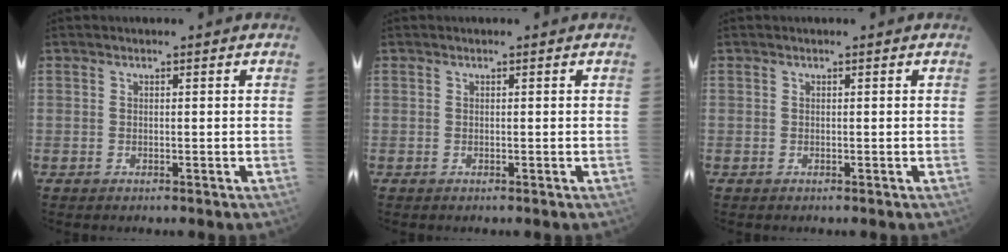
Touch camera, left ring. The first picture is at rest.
{"total": 0.0}
{"total": 0.0}